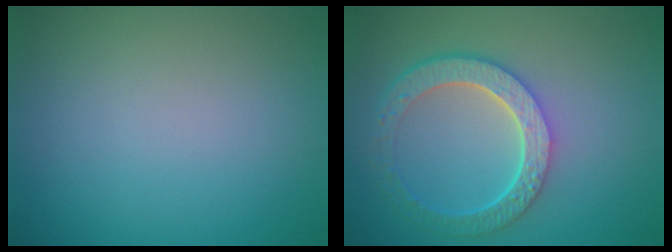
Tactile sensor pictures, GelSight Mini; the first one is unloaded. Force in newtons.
{"total": 5.7, "press": 4.3, "slide": 3.7}